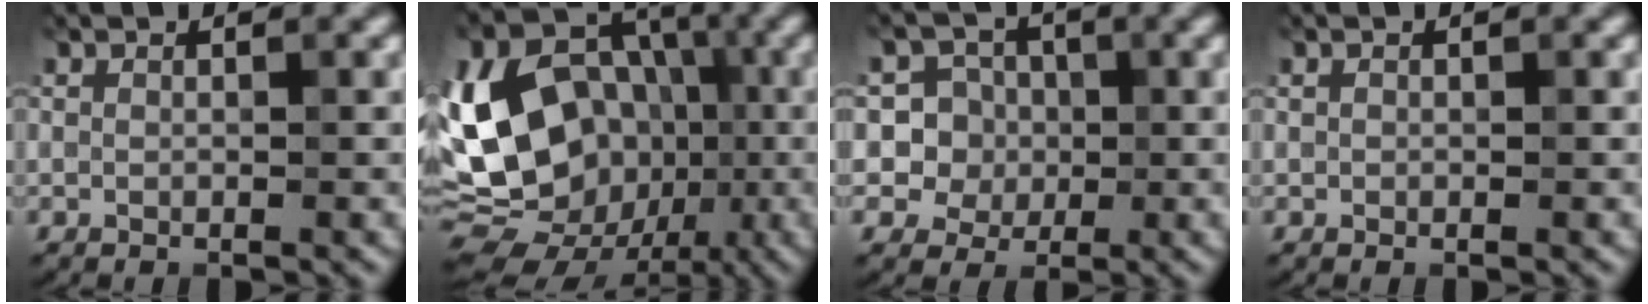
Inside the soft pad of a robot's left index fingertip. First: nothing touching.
{"total": 18.7, "force": [-1.4, 15.1, 11.0], "torque": [-0.219, 0.005, -0.038]}
{"total": 6.5, "force": [0.3, 6.3, 1.6], "torque": [-0.032, 0.024, 0.000]}
{"total": 0.0}